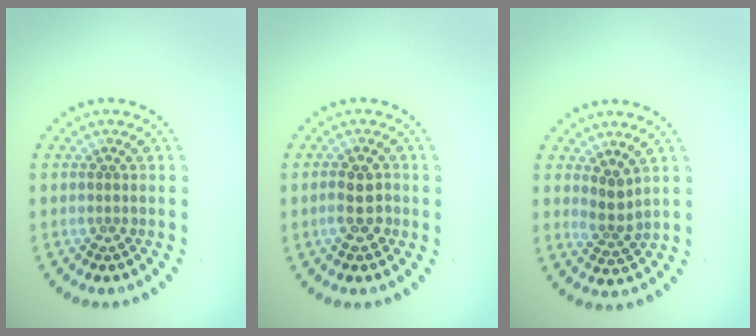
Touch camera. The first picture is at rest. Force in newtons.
{"total": 2.7, "press": 2.6, "slide": 0.5}
{"total": 2.1, "press": 1.5, "slide": 1.4}